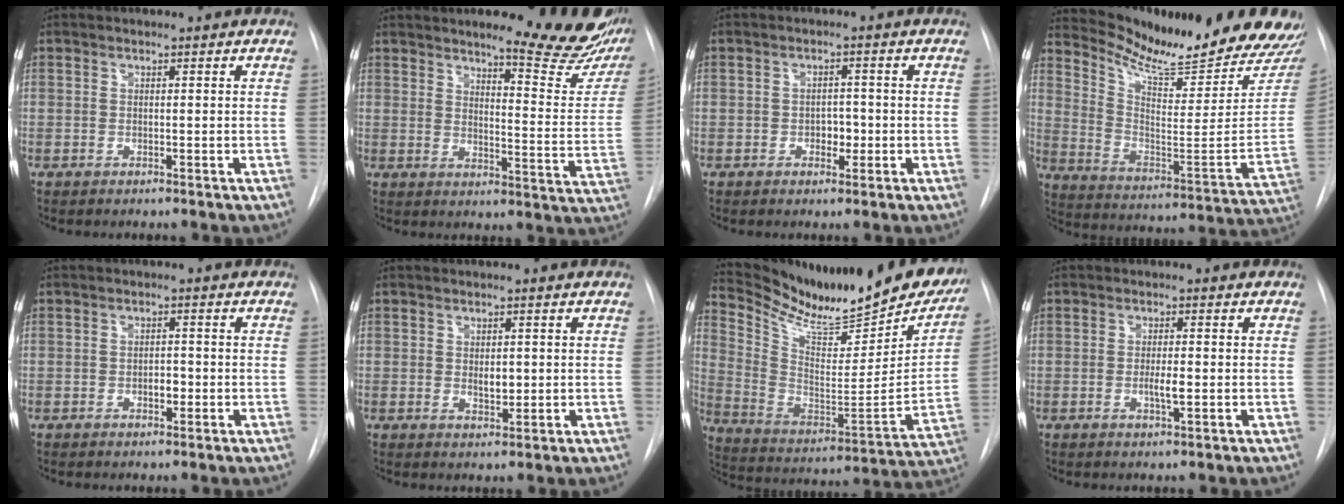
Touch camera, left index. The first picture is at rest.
{"total": 16.9, "force": [14.3, 2.4, 8.7], "torque": [-0.096, -0.077, 0.162]}
{"total": 2.5, "force": [-0.7, 1.7, 1.7], "torque": [-0.020, 0.006, -0.009]}
{"total": 25.2, "force": [22.8, 1.9, 10.4], "torque": [-0.167, -0.107, 0.316]}
{"total": 2.0, "force": [-0.7, 1.1, 1.5], "torque": [-0.021, 0.004, -0.009]}
{"total": 2.2, "force": [0.2, 1.3, 1.8], "torque": [-0.028, -0.004, 0.007]}
{"total": 28.2, "force": [24.4, 6.4, 12.6], "torque": [-0.203, -0.068, 0.352]}
{"total": 2.5, "force": [-0.5, 0.4, 2.4], "torque": [-0.045, -0.001, -0.008]}